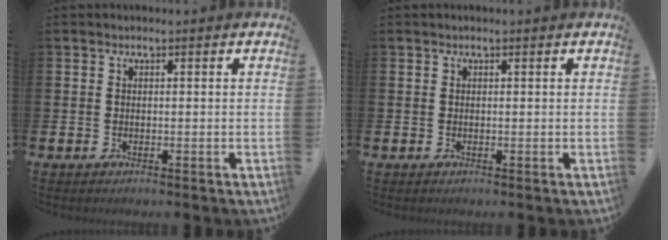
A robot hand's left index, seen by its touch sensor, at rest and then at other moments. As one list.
[{"total": 0.0}]